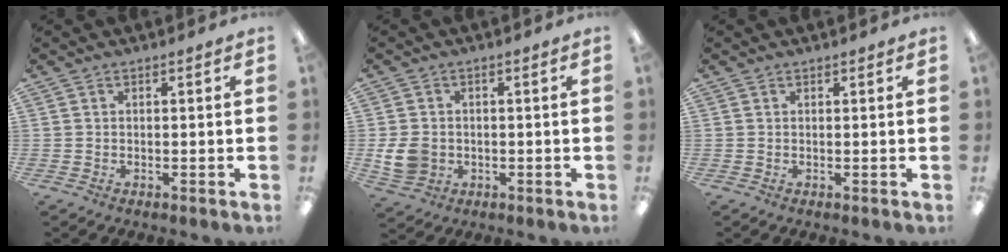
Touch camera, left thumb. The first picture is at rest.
{"total": 6.5, "force": [-0.5, 5.6, 3.3], "torque": [-0.071, 0.008, -0.007]}
{"total": 0.0}